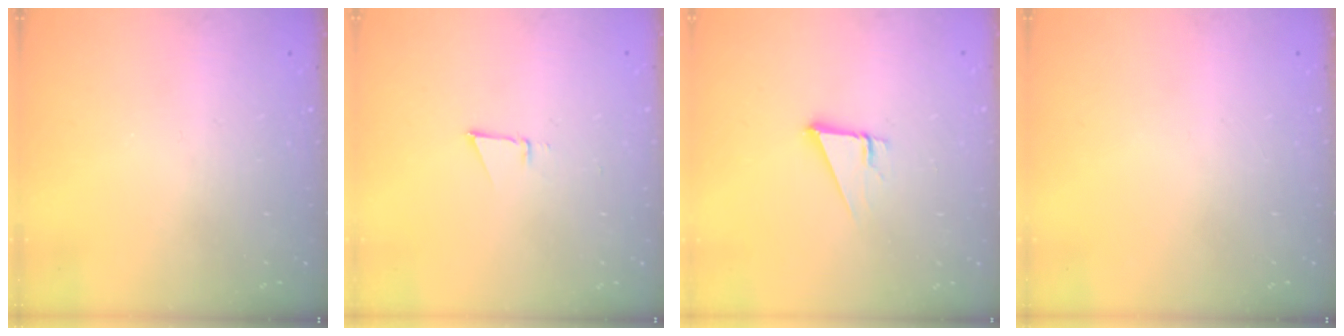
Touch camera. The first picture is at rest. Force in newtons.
{"total": 3.0, "press": 2.9, "slide": 0.8}
{"total": 3.6, "press": 3.6, "slide": 0.3}
{"total": 0.0}